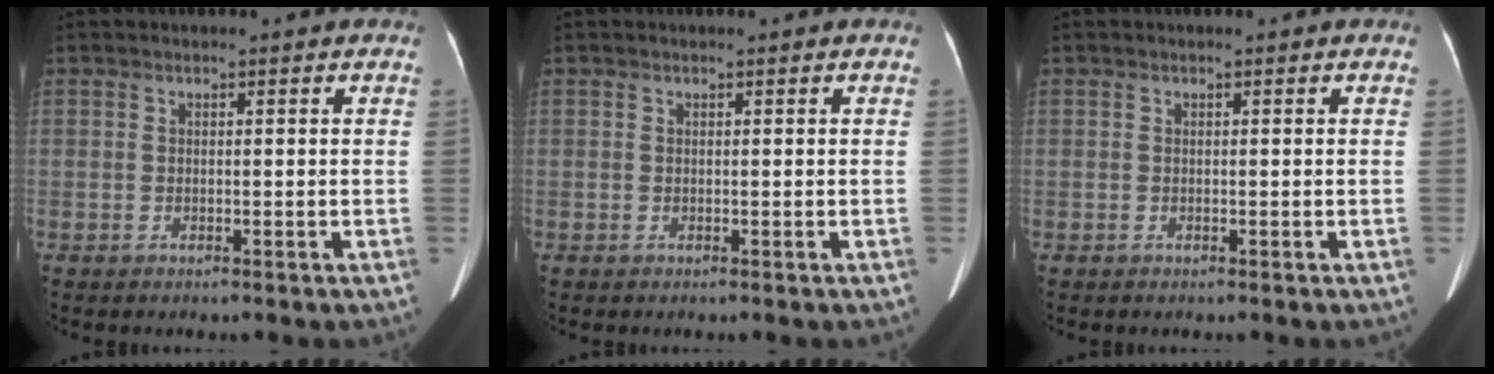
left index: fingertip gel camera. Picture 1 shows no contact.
{"total": 0.0}
{"total": 0.0}